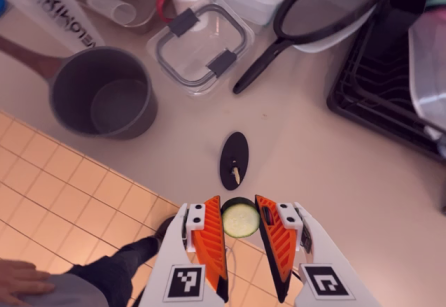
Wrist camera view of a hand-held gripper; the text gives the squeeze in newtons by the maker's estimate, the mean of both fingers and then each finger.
{"total": 7.5, "left": 7.2, "right": 7.8}